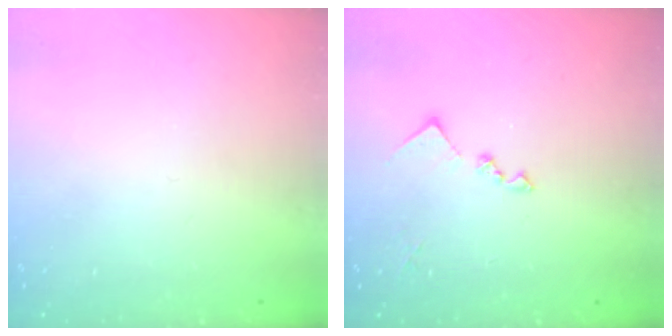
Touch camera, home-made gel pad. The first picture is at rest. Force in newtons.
{"total": 9.5, "press": 9.5, "slide": 0.5}